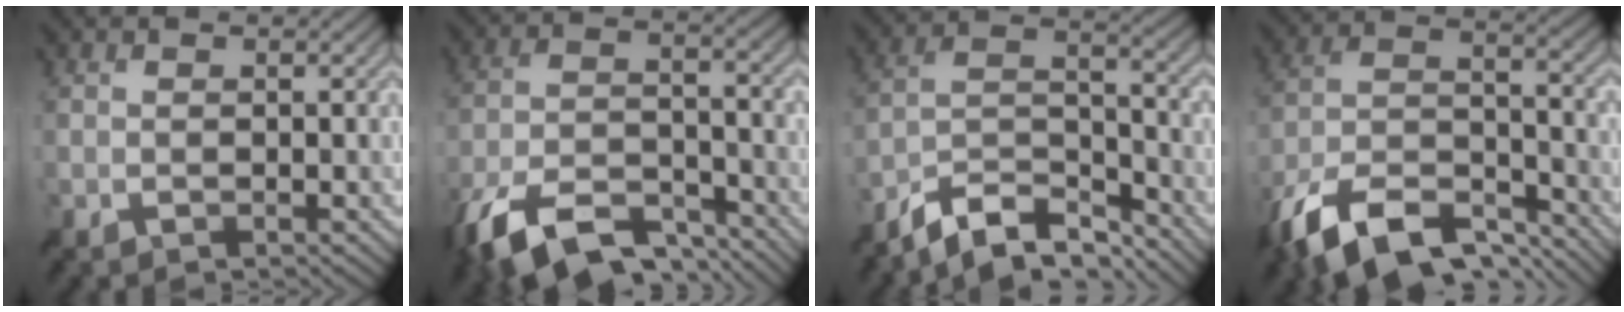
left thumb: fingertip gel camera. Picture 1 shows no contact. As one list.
[{"total": 12.9, "force": [-9.3, 5.3, 7.3], "torque": [-0.161, -0.010, -0.175]}, {"total": 9.6, "force": [-7.8, 2.9, 4.7], "torque": [-0.091, 0.010, -0.152]}, {"total": 14.2, "force": [-10.4, 5.4, 8.1], "torque": [-0.176, -0.005, -0.195]}]